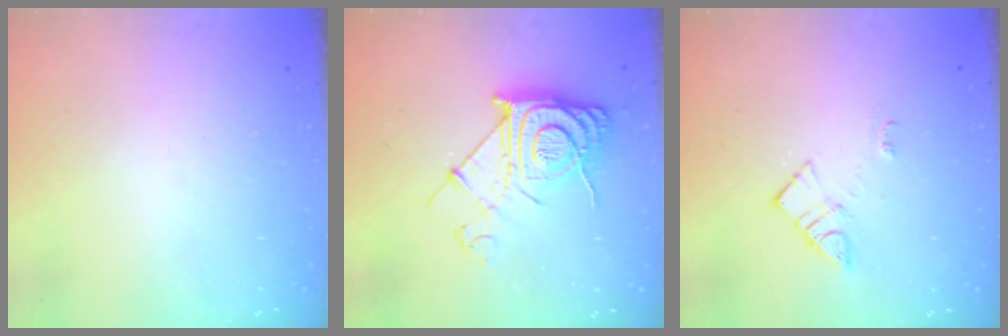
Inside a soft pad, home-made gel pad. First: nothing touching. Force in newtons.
{"total": 13.0, "press": 13.0, "slide": 0.8}
{"total": 8.5, "press": 8.5, "slide": 0.6}